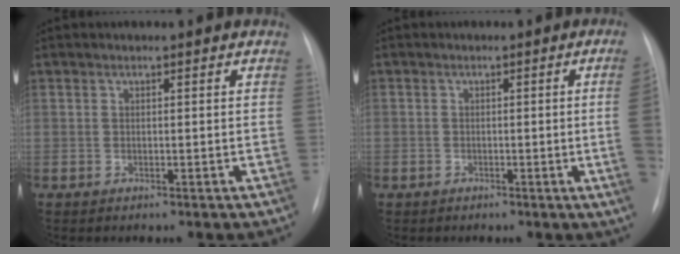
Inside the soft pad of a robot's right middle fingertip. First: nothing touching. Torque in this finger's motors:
{"motor_torque": [0.31, -0.37, -0.48, -0.21]}